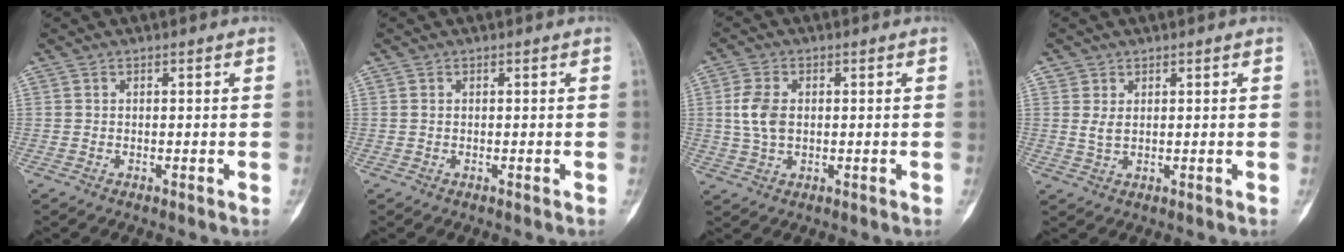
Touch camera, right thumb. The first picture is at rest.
{"total": 0.0}
{"total": 6.0, "force": [0.6, 3.8, 4.6], "torque": [-0.098, 0.004, 0.012]}
{"total": 2.3, "force": [0.8, 1.7, 1.4], "torque": [-0.022, -0.004, 0.018]}